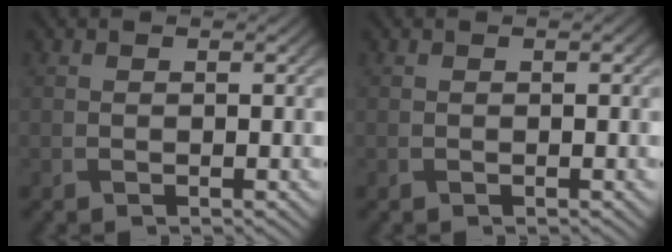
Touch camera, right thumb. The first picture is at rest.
{"total": 0.0}